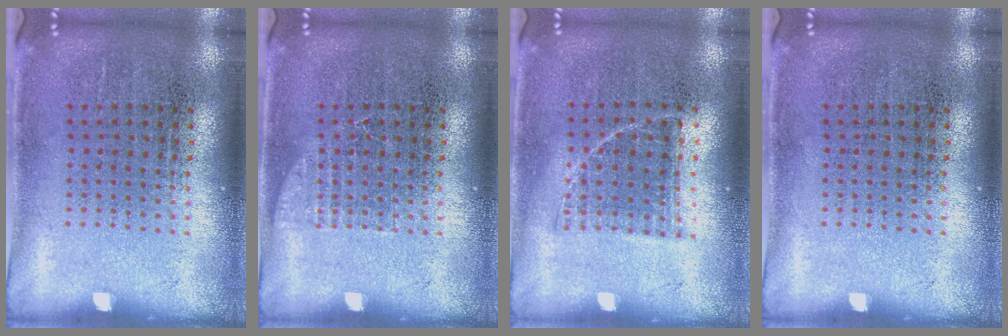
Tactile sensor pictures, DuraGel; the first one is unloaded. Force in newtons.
{"total": 1.1, "press": 1.1, "slide": 0.2}
{"total": 1.0, "press": 0.8, "slide": 0.6}
{"total": 0.0}